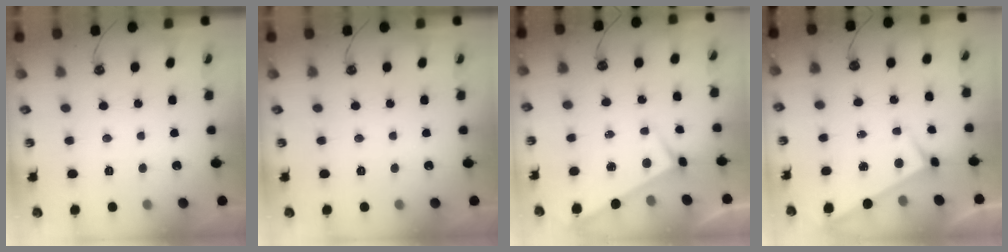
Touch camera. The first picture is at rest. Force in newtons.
{"total": 0.0}
{"total": 3.4, "press": 3.4, "slide": 0.2}
{"total": 3.2, "press": 3.2, "slide": 0.3}